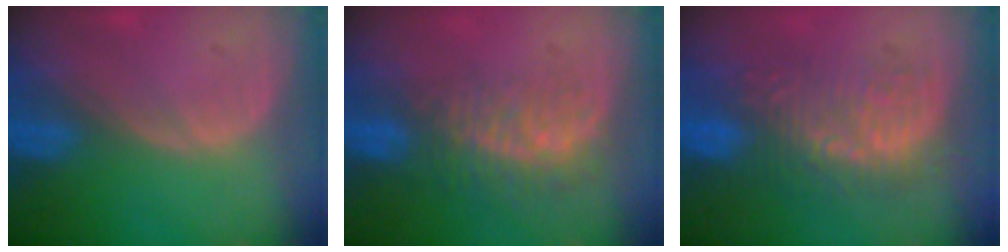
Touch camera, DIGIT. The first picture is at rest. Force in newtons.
{"total": 8.4, "press": 7.2, "slide": 4.3}
{"total": 8.9, "press": 8.7, "slide": 1.9}